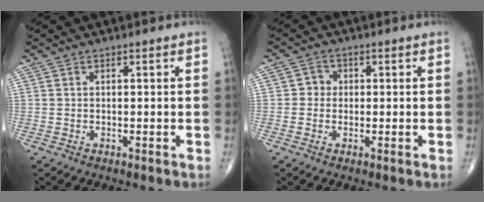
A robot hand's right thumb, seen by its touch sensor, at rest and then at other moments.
{"total": 2.5, "force": [0.0, 2.3, 0.8], "torque": [0.006, 0.008, -0.007]}